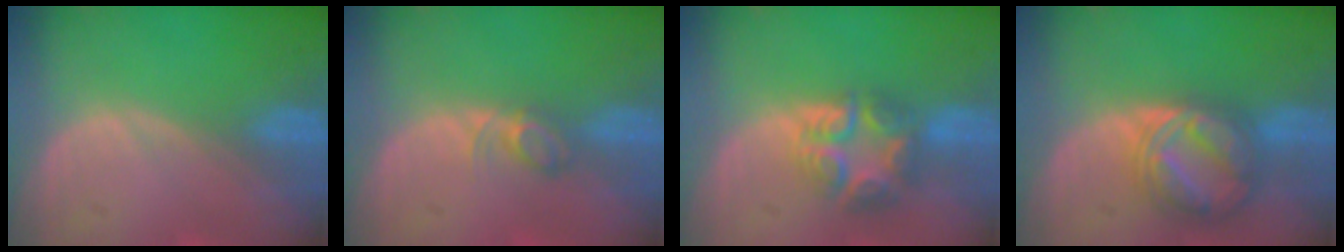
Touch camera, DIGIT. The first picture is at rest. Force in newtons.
{"total": 2.5, "press": 2.5, "slide": 0.4}
{"total": 7.7, "press": 6.7, "slide": 3.8}
{"total": 8.0, "press": 8.0, "slide": 0.6}